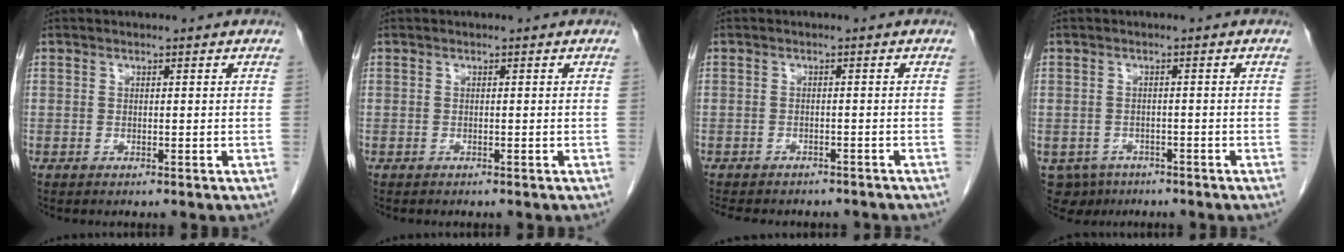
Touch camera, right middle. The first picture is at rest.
{"total": 0.0}
{"total": 10.7, "force": [-9.0, 4.1, 4.0], "torque": [-0.083, -0.001, -0.106]}
{"total": 5.2, "force": [-3.4, 3.8, 0.7], "torque": [-0.011, 0.001, -0.048]}